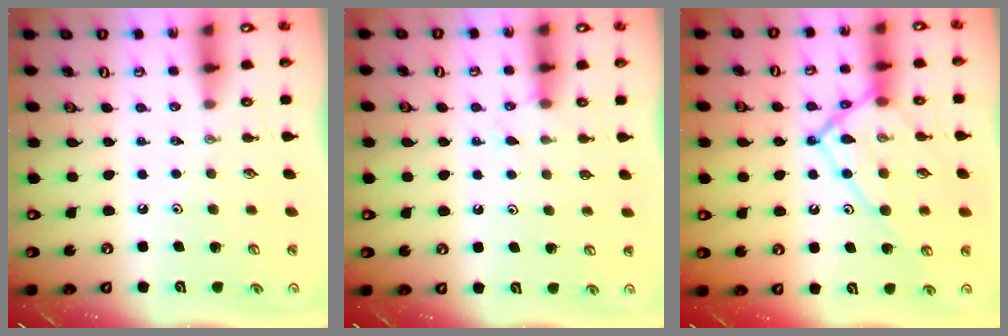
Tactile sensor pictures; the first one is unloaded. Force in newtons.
{"total": 5.6, "press": 5.6, "slide": 0.6}
{"total": 15.2, "press": 15.1, "slide": 1.4}